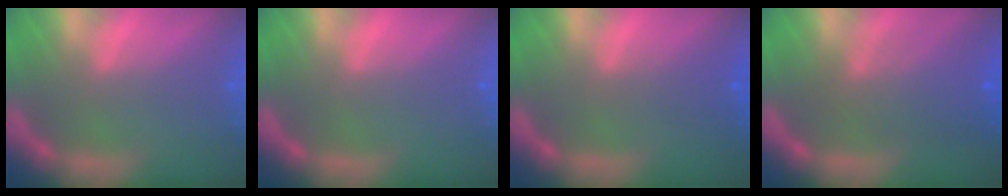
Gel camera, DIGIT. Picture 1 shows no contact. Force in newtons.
{"total": 0.0}
{"total": 2.0}
{"total": 5.6}